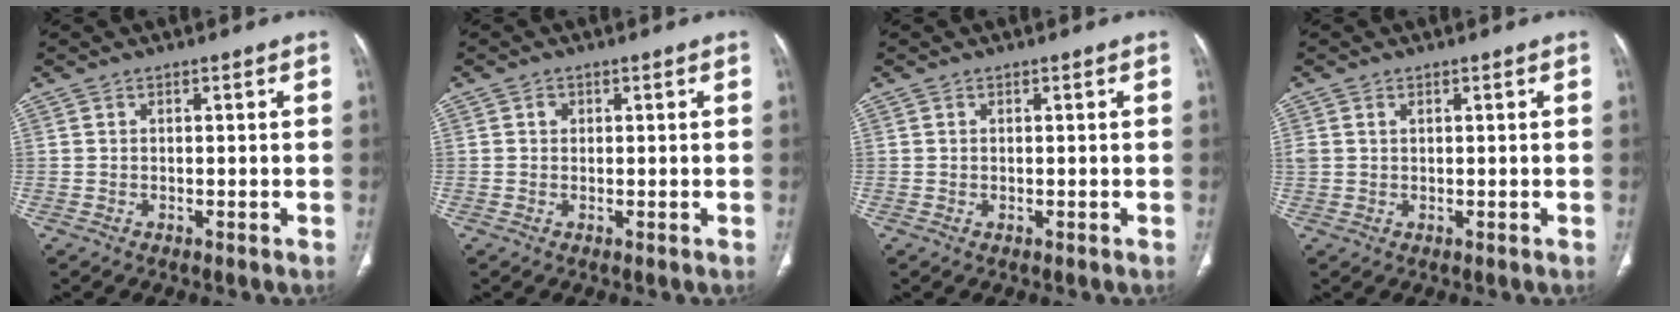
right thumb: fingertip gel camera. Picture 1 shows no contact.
{"total": 1.0, "force": [0.3, 0.9, 0.4], "torque": [-0.002, 0.002, 0.005]}
{"total": 0.0}
{"total": 1.8, "force": [0.7, 1.2, 1.1], "torque": [-0.031, 0.009, 0.024]}